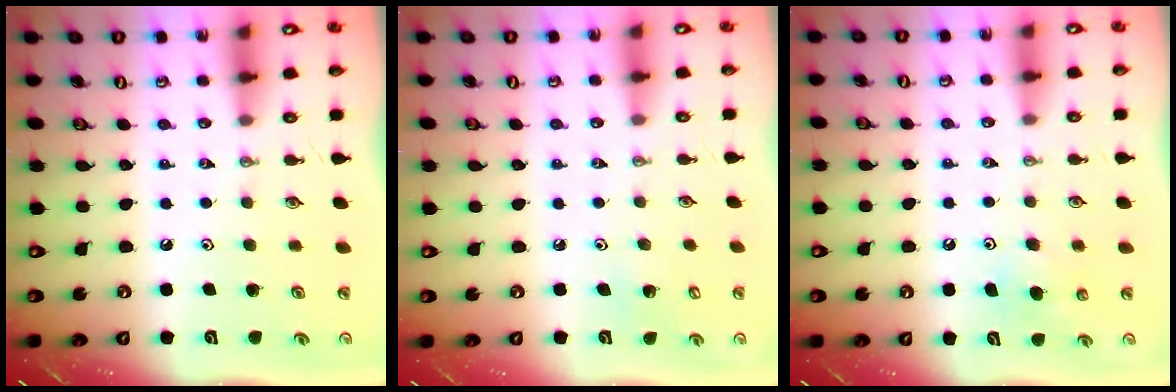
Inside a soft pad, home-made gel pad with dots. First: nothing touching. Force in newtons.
{"total": 2.9, "press": 2.9, "slide": 0.3}
{"total": 5.3, "press": 5.2, "slide": 1.0}